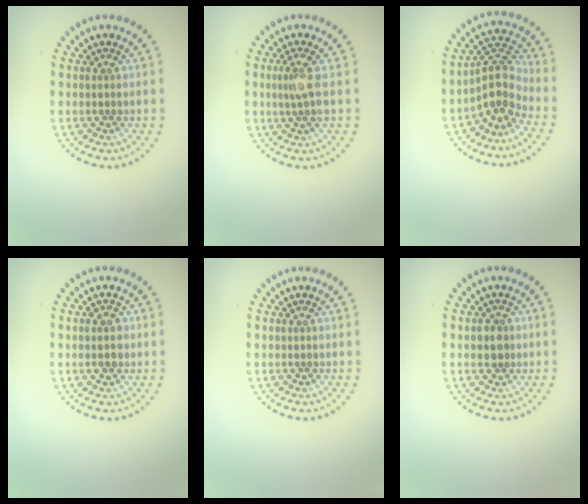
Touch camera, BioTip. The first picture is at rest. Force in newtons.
{"total": 2.0, "press": 1.7, "slide": 1.1}
{"total": 3.6, "press": 2.8, "slide": 2.2}
{"total": 2.3, "press": 2.3, "slide": 0.1}
{"total": 0.0}
{"total": 1.9, "press": 1.7, "slide": 0.8}